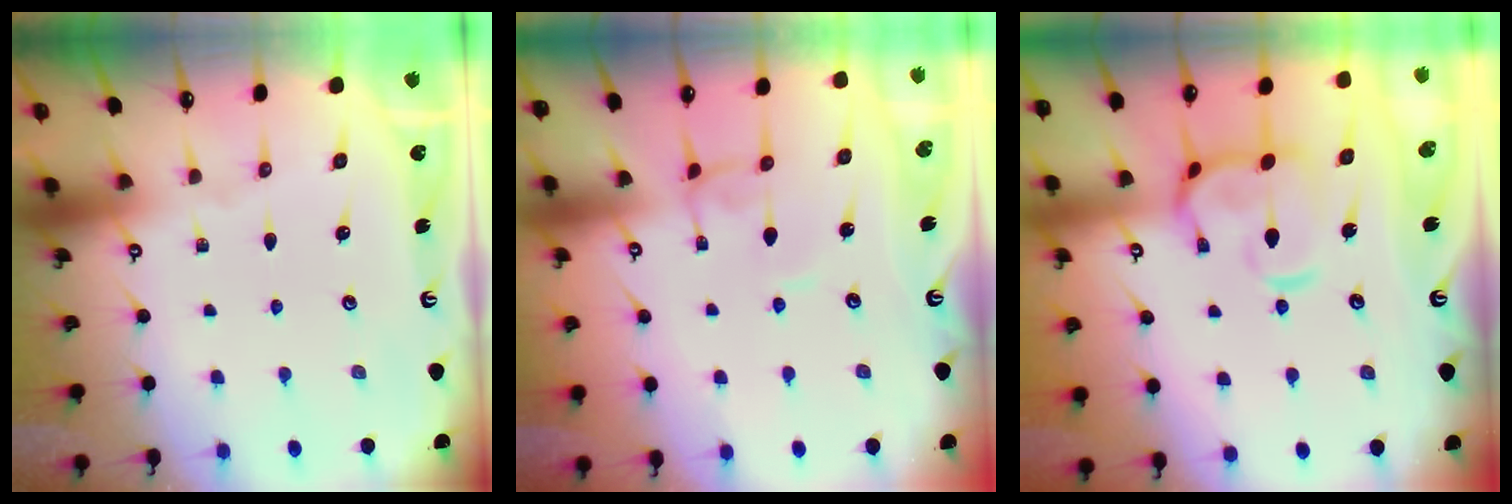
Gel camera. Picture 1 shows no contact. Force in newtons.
{"total": 0.8, "press": 0.8, "slide": 0.2}
{"total": 6.1, "press": 6.0, "slide": 1.1}